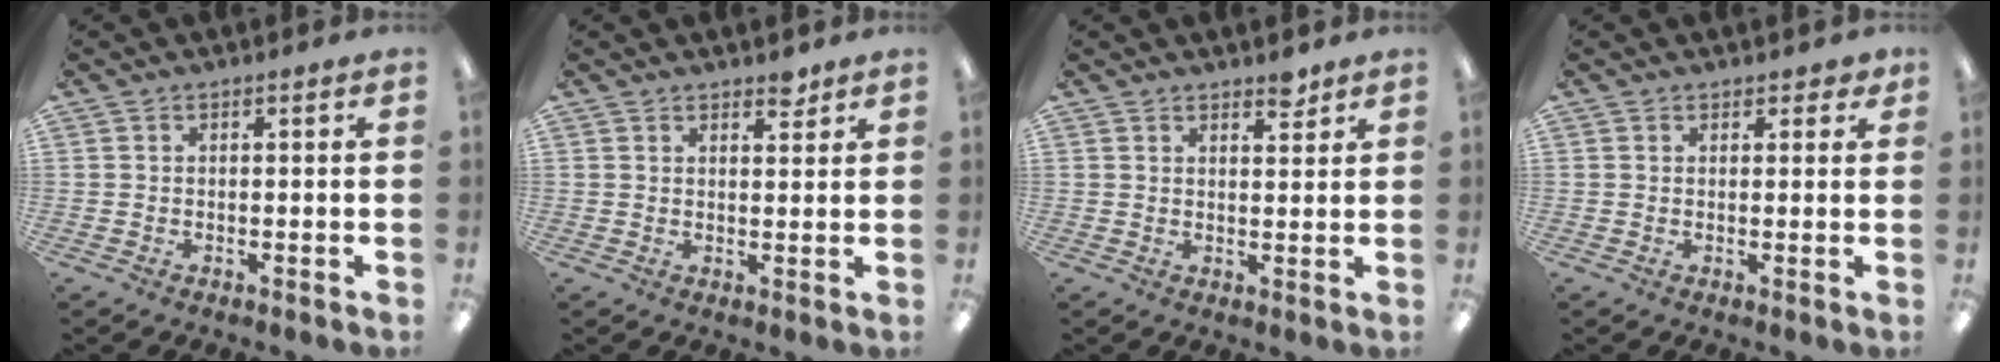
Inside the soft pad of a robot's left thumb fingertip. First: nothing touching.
{"total": 2.9, "force": [2.6, 1.0, 0.9], "torque": [0.003, -0.017, 0.042]}
{"total": 3.2, "force": [2.8, 1.0, 1.0], "torque": [0.000, -0.019, 0.047]}
{"total": 1.9, "force": [1.5, 1.0, 0.5], "torque": [0.005, -0.004, 0.026]}